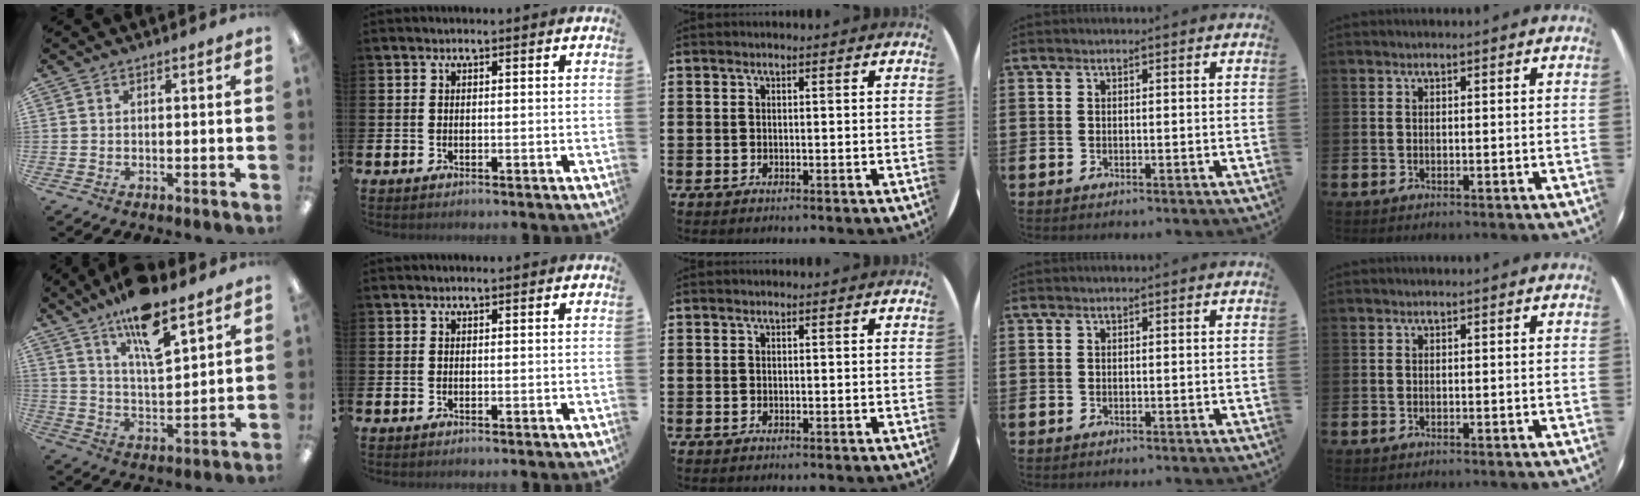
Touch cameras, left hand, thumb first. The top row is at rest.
{"thumb": {"total": 13.7, "force": [9.9, 4.2, 8.5], "torque": [-0.149, -0.046, 0.169]}}